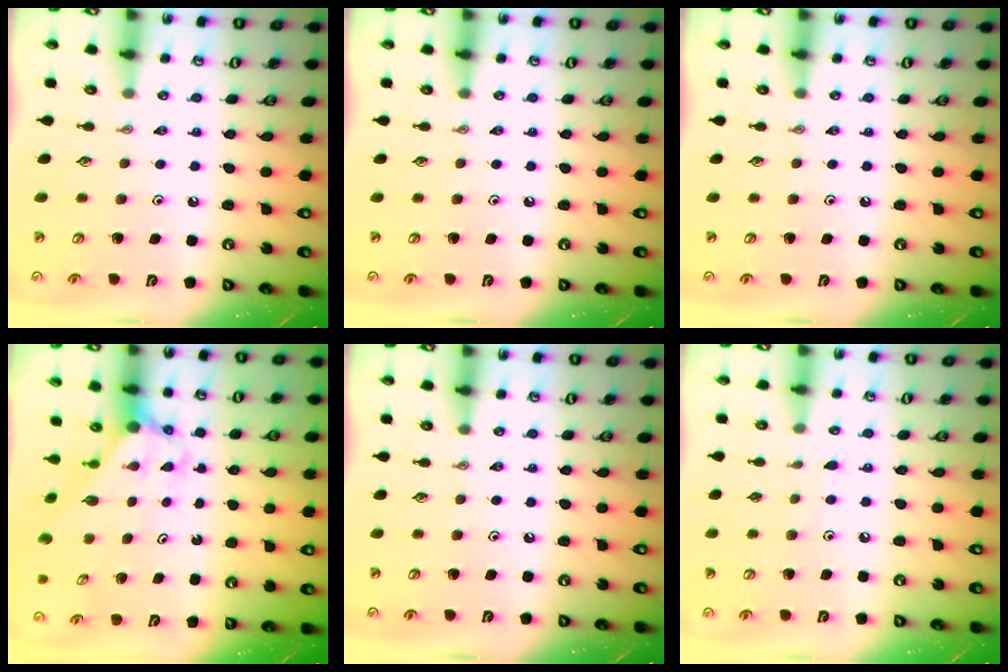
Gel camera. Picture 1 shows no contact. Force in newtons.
{"total": 0.0}
{"total": 0.0}
{"total": 3.0, "press": 3.0, "slide": 0.2}
{"total": 0.0}
{"total": 4.5, "press": 4.5, "slide": 0.5}